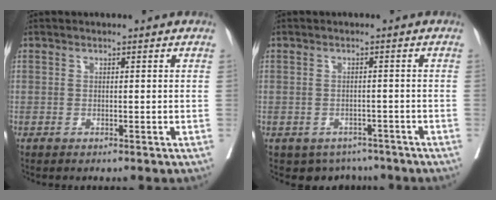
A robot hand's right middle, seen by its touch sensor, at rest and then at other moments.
{"total": 4.9, "force": [-3.9, 3.1, 0.3], "torque": [0.010, 0.008, -0.049]}